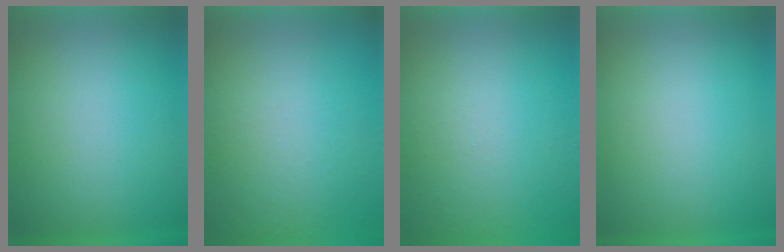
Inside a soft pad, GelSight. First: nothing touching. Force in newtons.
{"total": 5.0}
{"total": 5.6}
{"total": 0.0}